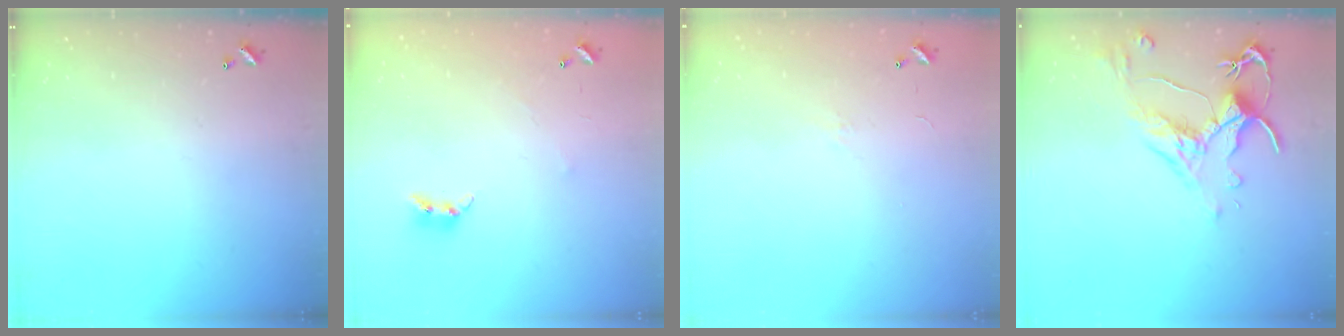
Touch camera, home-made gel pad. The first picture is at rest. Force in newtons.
{"total": 5.0, "press": 4.9, "slide": 0.2}
{"total": 5.6, "press": 5.6, "slide": 0.8}
{"total": 2.6, "press": 2.2, "slide": 1.3}